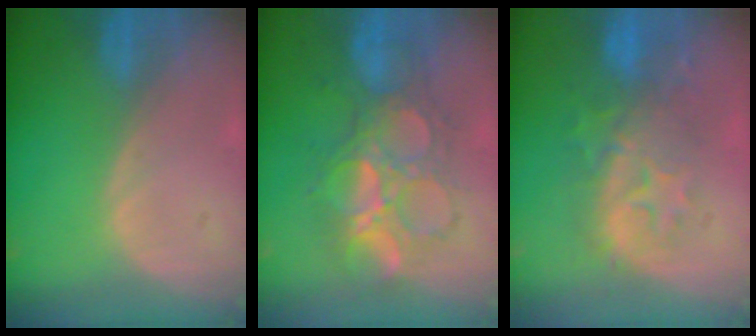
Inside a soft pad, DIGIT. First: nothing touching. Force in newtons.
{"total": 9.1, "press": 9.0, "slide": 1.1}
{"total": 9.4, "press": 8.7, "slide": 3.5}